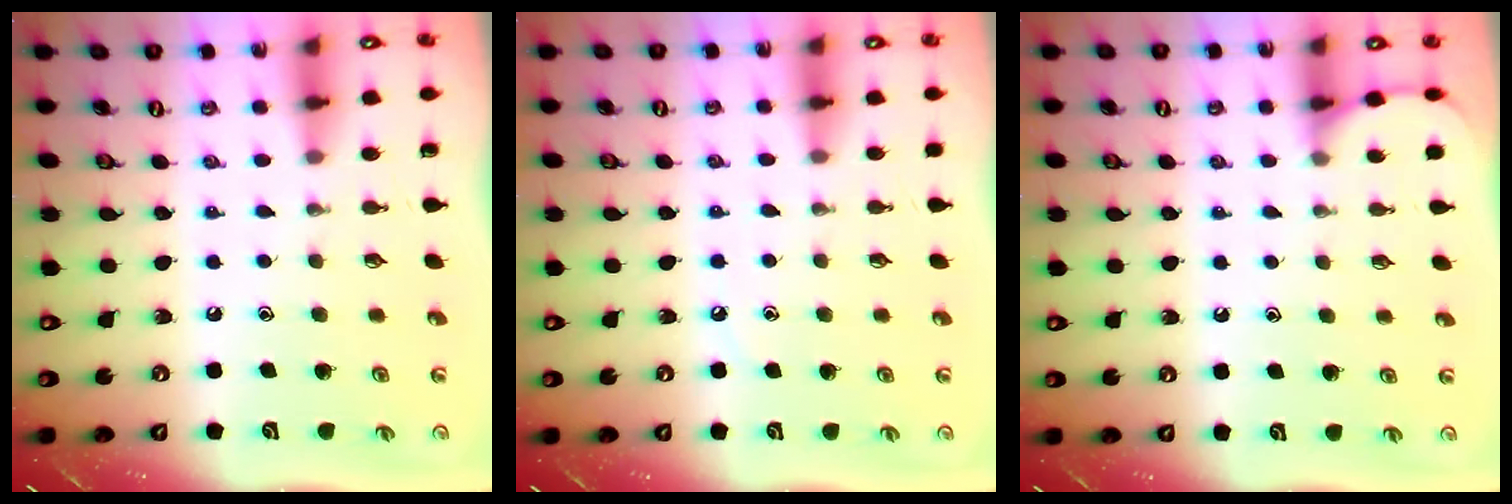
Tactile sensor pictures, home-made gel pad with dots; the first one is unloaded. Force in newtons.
{"total": 3.8, "press": 3.7, "slide": 0.5}
{"total": 3.3, "press": 3.3, "slide": 0.5}